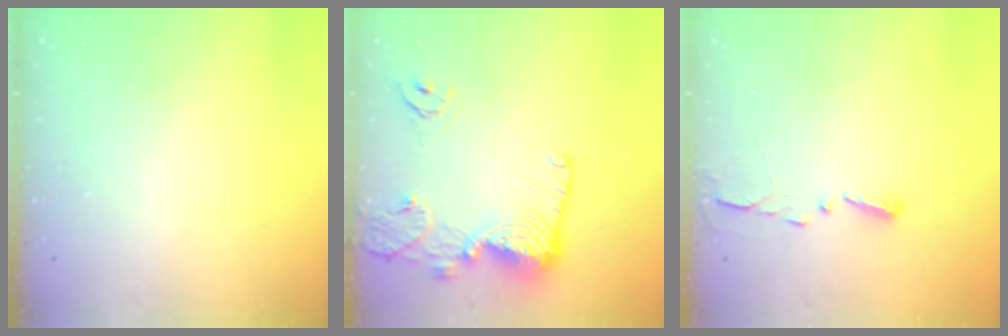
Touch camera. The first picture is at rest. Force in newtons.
{"total": 14.3, "press": 14.2, "slide": 1.4}
{"total": 2.9, "press": 2.9, "slide": 0.4}